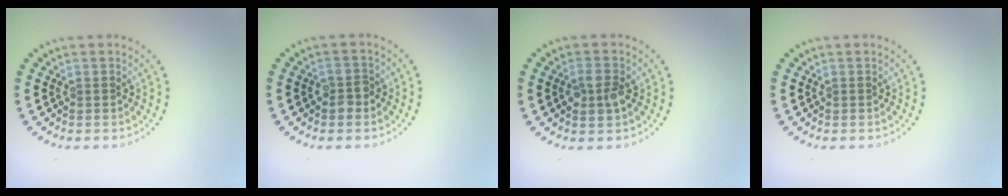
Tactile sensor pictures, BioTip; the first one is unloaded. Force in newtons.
{"total": 1.7, "press": 1.7, "slide": 0.3}
{"total": 2.4, "press": 2.4, "slide": 0.1}
{"total": 0.0}